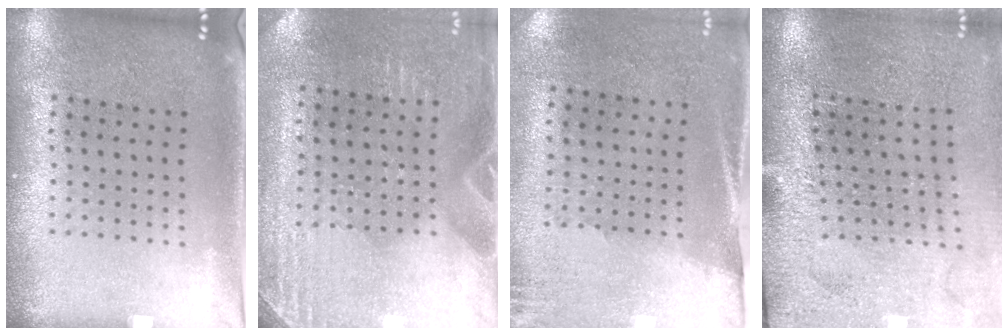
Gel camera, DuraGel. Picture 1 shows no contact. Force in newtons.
{"total": 3.0, "press": 2.8, "slide": 1.0}
{"total": 2.7, "press": 2.3, "slide": 1.4}
{"total": 3.1, "press": 2.9, "slide": 1.0}